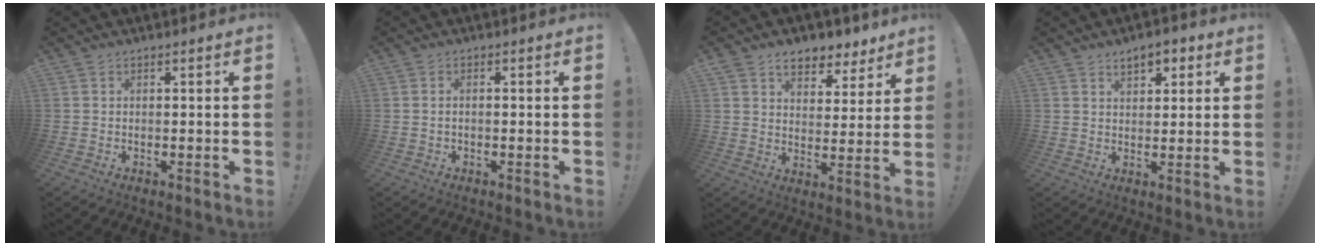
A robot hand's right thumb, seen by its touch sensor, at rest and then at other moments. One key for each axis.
{"total": 0.9, "fx": -0.5, "fy": 0.3, "fz": 0.7, "tx": -0.013, "ty": 0.002, "tz": -0.010}
{"total": 8.2, "fx": 6.0, "fy": 4.8, "fz": 2.9, "tx": -0.045, "ty": -0.038, "tz": 0.112}
{"total": 5.5, "fx": 3.3, "fy": 3.2, "fz": 3.1, "tx": -0.036, "ty": -0.008, "tz": 0.055}